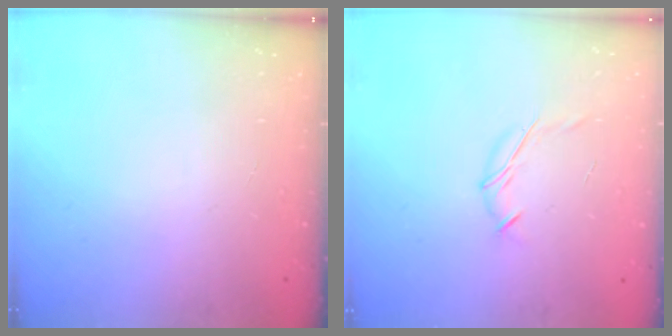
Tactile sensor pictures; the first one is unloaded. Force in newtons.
{"total": 7.1, "press": 7.0, "slide": 1.5}